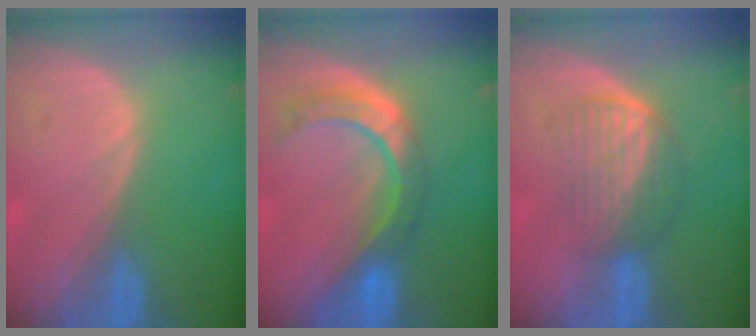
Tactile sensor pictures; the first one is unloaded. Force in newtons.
{"total": 8.5, "press": 7.2, "slide": 4.5}
{"total": 6.3, "press": 5.6, "slide": 2.7}